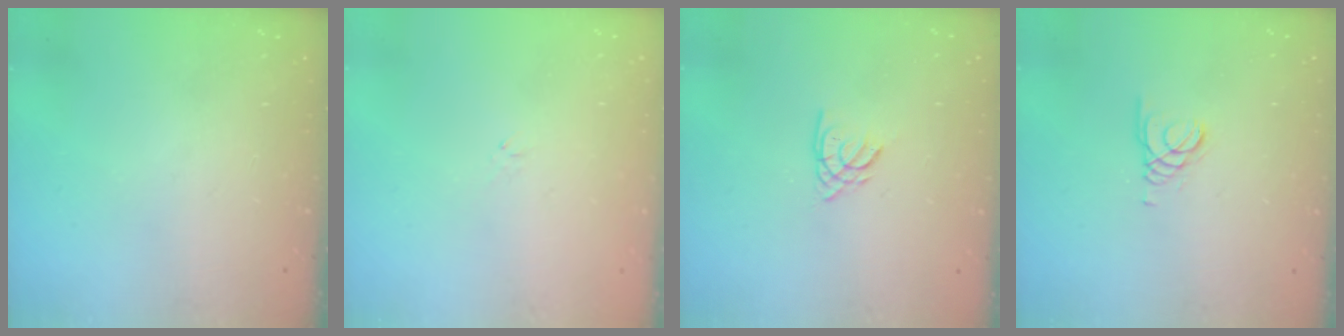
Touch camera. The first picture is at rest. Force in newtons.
{"total": 0.7, "press": 0.5, "slide": 0.4}
{"total": 1.8, "press": 1.8, "slide": 0.3}
{"total": 1.6, "press": 1.6, "slide": 0.0}